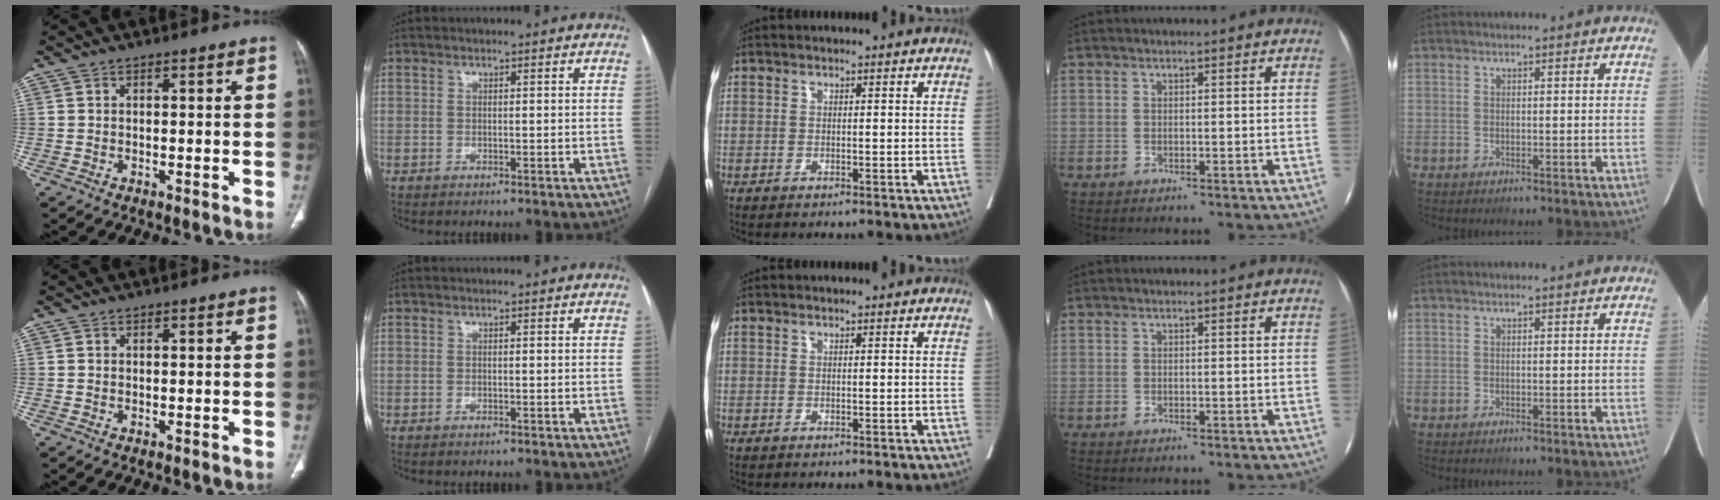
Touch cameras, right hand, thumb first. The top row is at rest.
{}